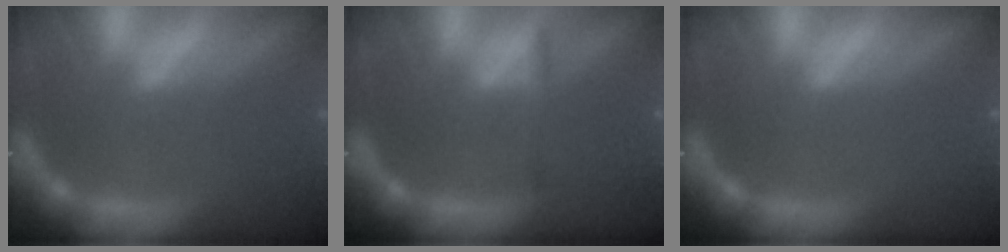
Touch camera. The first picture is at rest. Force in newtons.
{"total": 1.4}
{"total": 0.0}